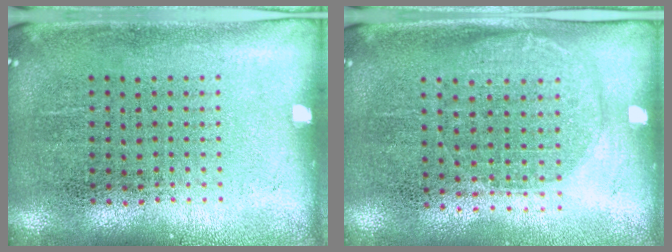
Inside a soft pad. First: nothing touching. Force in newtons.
{"total": 1.3, "press": 1.1, "slide": 0.6}